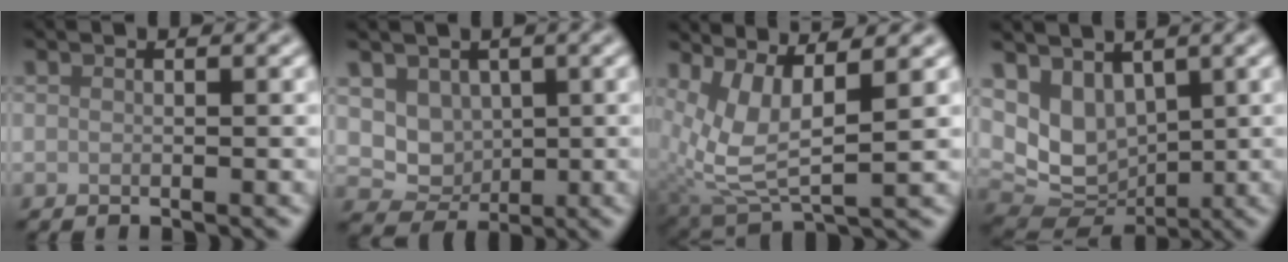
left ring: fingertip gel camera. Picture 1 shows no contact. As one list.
[{"total": 3.3, "force": [0.5, 2.8, 1.7], "torque": [-0.024, -0.010, 0.013]}, {"total": 6.0, "force": [2.2, 1.9, 5.2], "torque": [-0.121, -0.002, 0.050]}, {"total": 5.5, "force": [1.9, 3.9, 3.5], "torque": [-0.073, -0.018, 0.036]}]